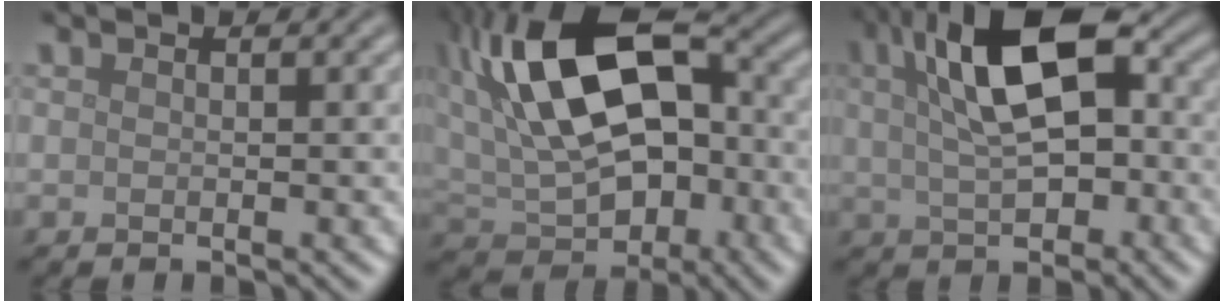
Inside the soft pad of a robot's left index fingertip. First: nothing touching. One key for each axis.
{"total": 14.7, "fx": 2.4, "fy": 8.4, "fz": 11.8, "tx": -0.203, "ty": 0.019, "tz": 0.035}
{"total": 9.8, "fx": 2.1, "fy": 4.8, "fz": 8.3, "tx": -0.148, "ty": 0.019, "tz": 0.025}